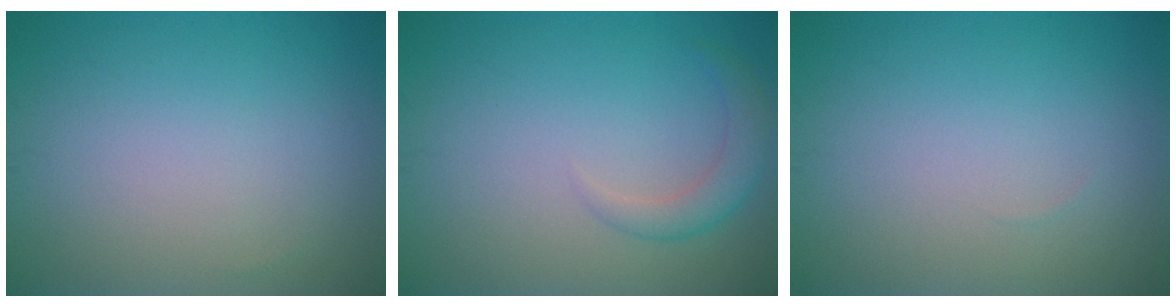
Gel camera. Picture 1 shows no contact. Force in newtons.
{"total": 2.2, "press": 2.2, "slide": 0.1}
{"total": 0.0}